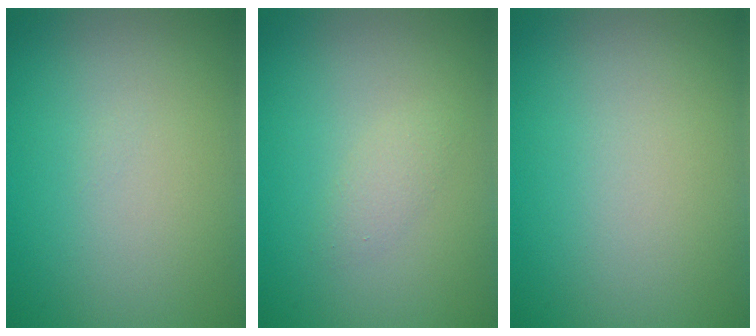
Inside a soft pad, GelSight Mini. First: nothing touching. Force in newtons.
{"total": 1.2, "press": 1.2, "slide": 0.0}
{"total": 0.0}